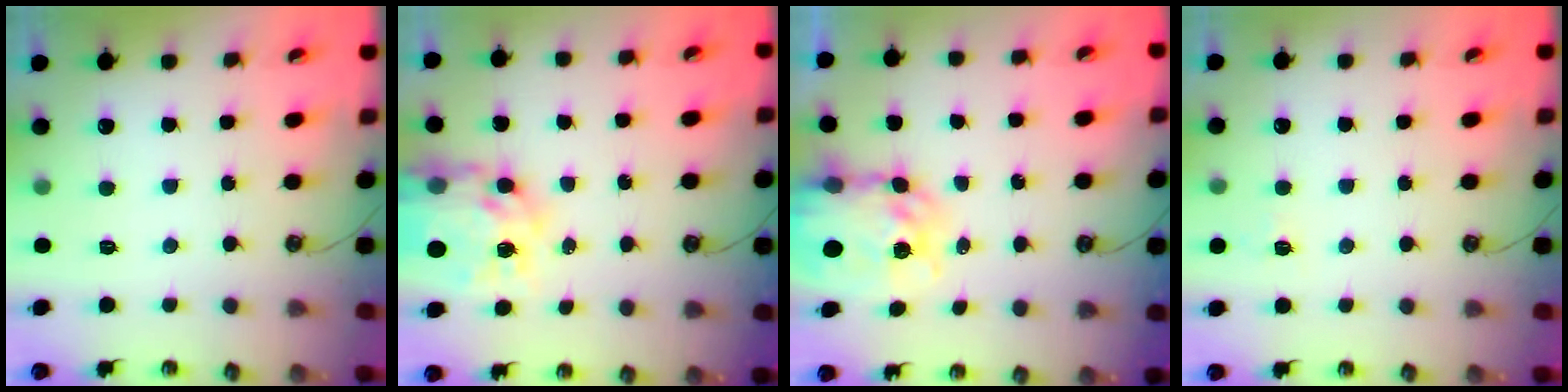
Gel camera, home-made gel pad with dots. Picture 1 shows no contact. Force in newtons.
{"total": 14.5, "press": 14.4, "slide": 1.4}
{"total": 9.2, "press": 9.1, "slide": 0.8}
{"total": 2.7, "press": 2.7, "slide": 0.3}